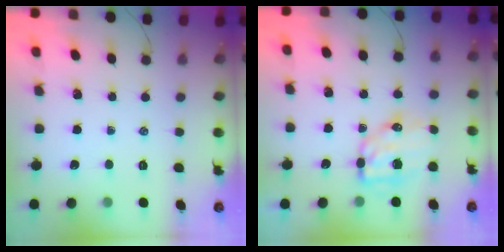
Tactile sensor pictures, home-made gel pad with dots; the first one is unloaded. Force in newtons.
{"total": 9.0, "press": 8.9, "slide": 1.7}